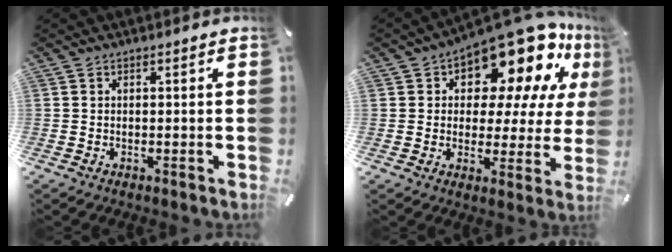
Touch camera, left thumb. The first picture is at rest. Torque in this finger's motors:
{"motor_torque": [2.51, 2.50, 1.65, -1.12, 0.38]}